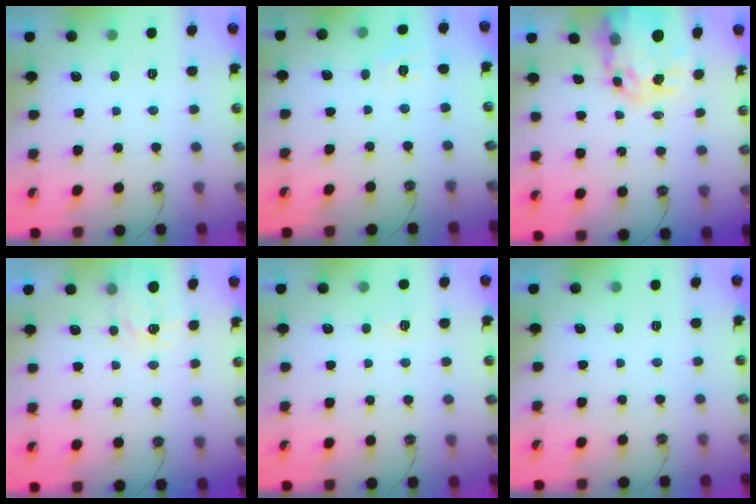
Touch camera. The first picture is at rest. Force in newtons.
{"total": 2.9, "press": 2.9, "slide": 0.3}
{"total": 9.9, "press": 9.9, "slide": 0.8}
{"total": 5.3, "press": 5.2, "slide": 0.4}
{"total": 2.5, "press": 2.4, "slide": 0.4}
{"total": 0.0}